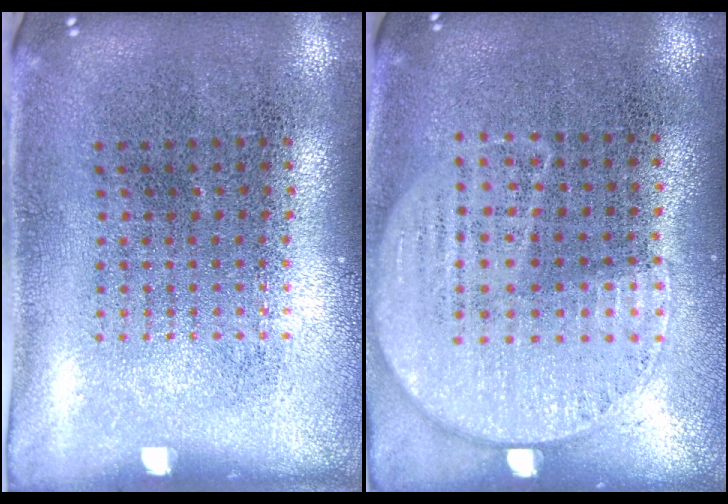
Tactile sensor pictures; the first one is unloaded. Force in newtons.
{"total": 1.1, "press": 1.0, "slide": 0.5}